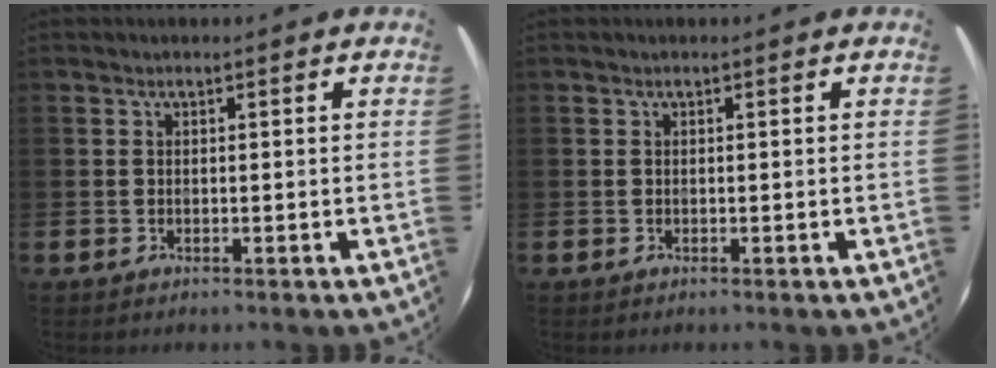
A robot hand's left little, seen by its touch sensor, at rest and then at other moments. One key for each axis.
{"total": 0.0}